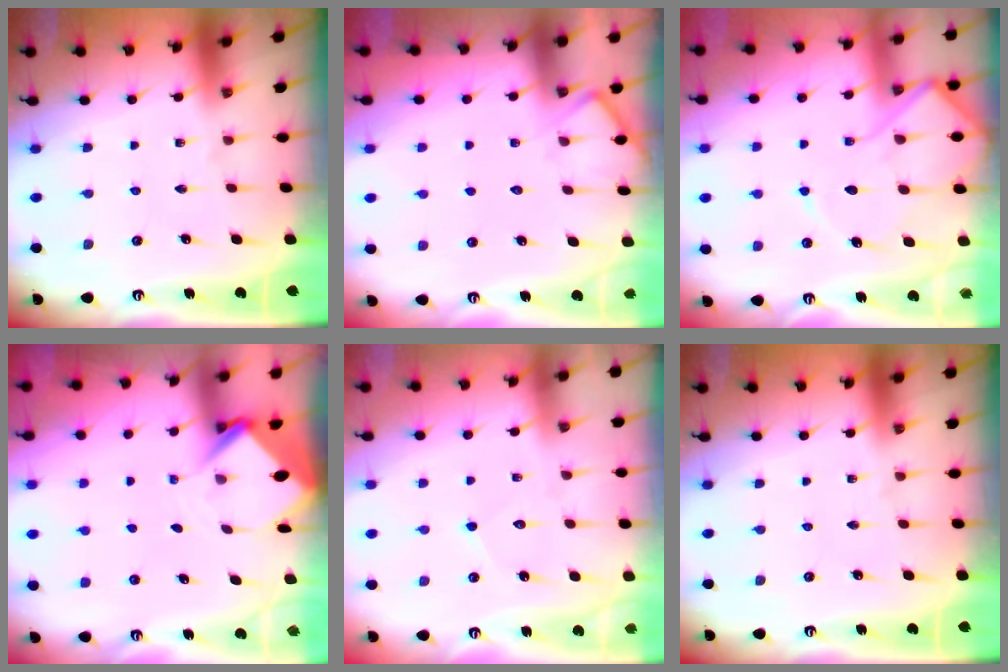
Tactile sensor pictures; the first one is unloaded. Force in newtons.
{"total": 5.9, "press": 5.8, "slide": 0.7}
{"total": 10.5, "press": 10.4, "slide": 1.2}
{"total": 3.9, "press": 3.9, "slide": 0.2}
{"total": 4.8, "press": 4.8, "slide": 0.3}
{"total": 0.0}